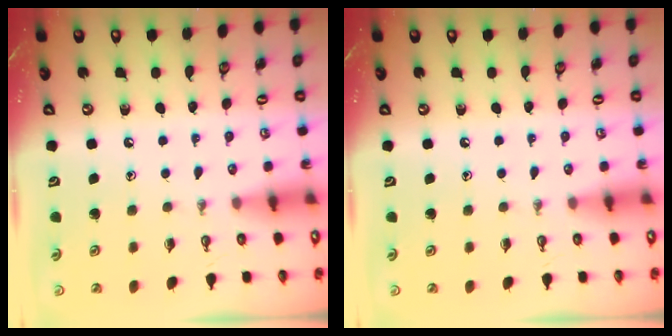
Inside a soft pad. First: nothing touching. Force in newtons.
{"total": 0.0}